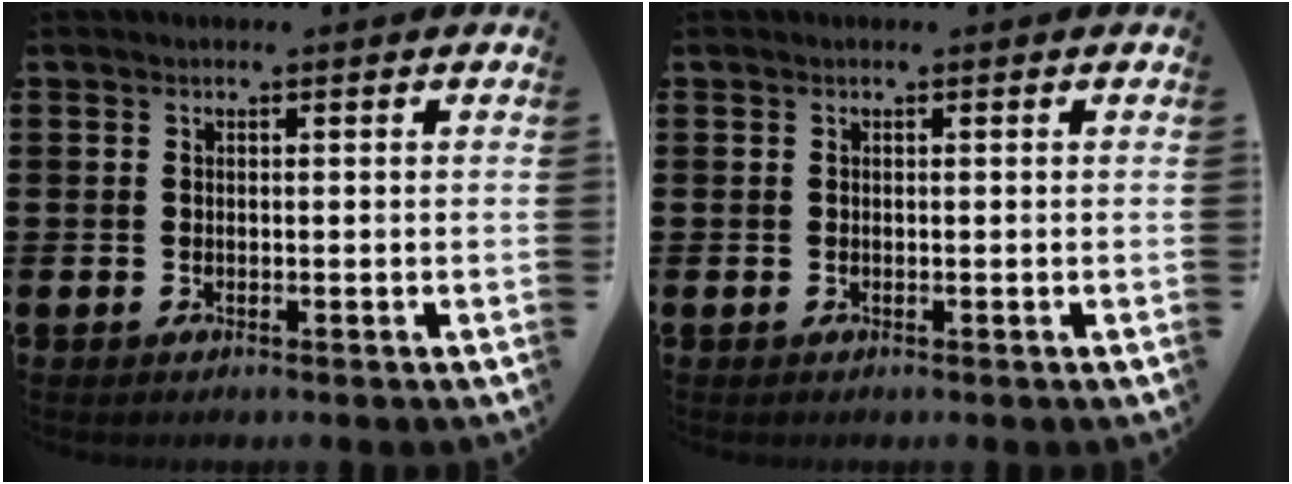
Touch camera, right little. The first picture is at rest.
{"total": 0.0}